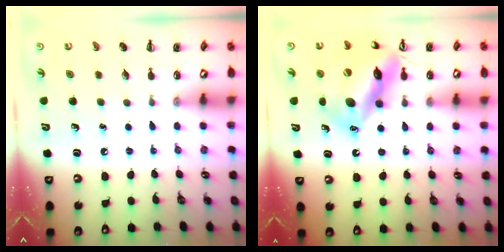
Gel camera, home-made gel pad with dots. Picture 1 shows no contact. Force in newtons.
{"total": 16.1, "press": 15.8, "slide": 2.7}